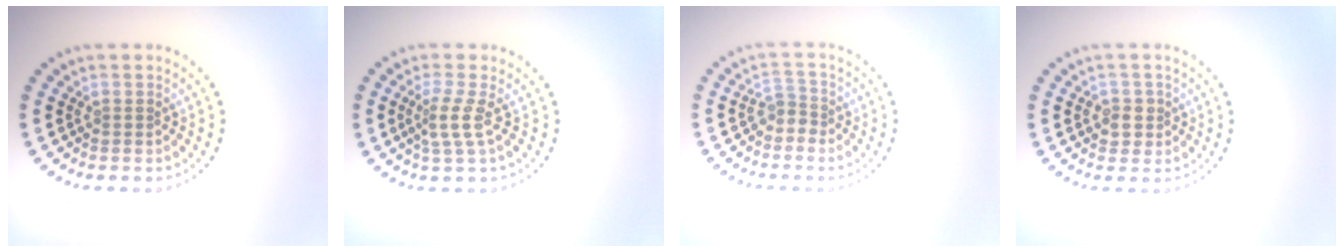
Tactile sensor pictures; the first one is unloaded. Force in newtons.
{"total": 2.2, "press": 1.4, "slide": 1.7}
{"total": 1.8, "press": 1.2, "slide": 1.3}
{"total": 1.8, "press": 1.8, "slide": 0.5}